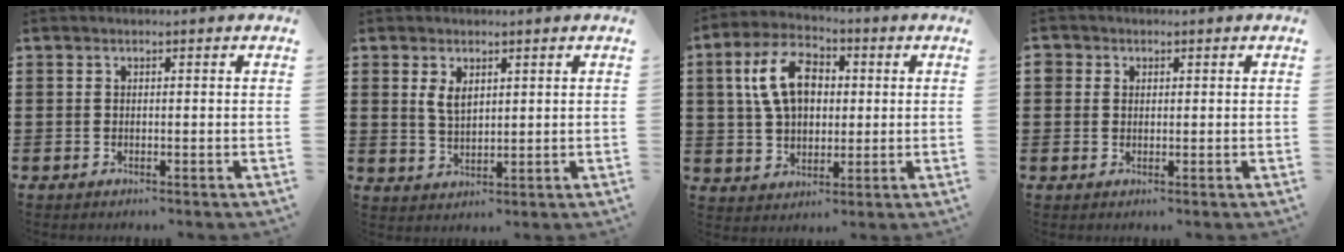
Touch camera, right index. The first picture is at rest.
{"total": 3.1, "force": [1.4, 1.7, 2.2], "torque": [-0.048, 0.004, 0.025]}
{"total": 10.6, "force": [1.8, 6.6, 8.0], "torque": [-0.169, 0.016, 0.029]}
{"total": 1.1, "force": [0.3, 1.1, 0.1], "torque": [-0.007, 0.005, 0.005]}